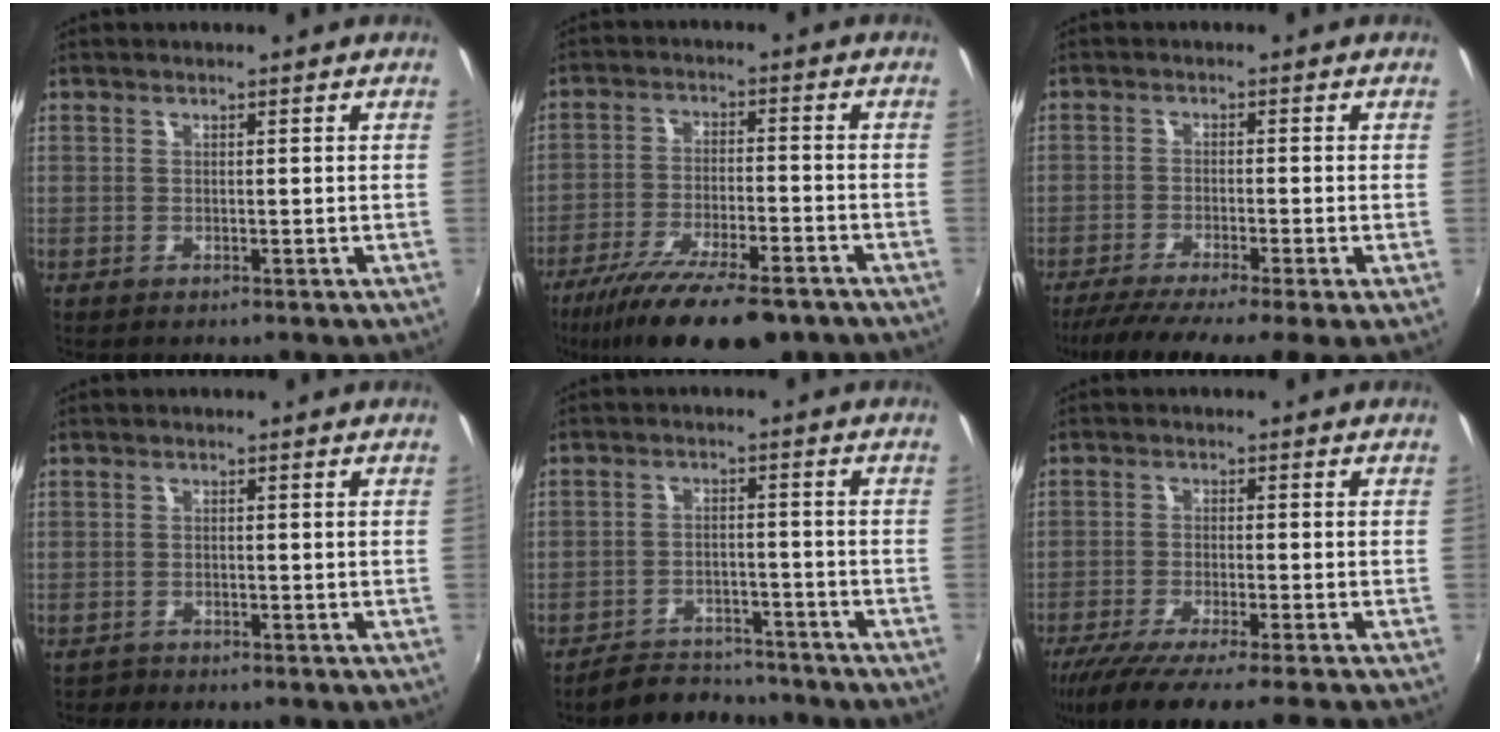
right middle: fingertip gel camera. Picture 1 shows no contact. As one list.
[{"total": 16.9, "force": [-12.4, 4.6, 10.5], "torque": [-0.204, -0.042, -0.197]}, {"total": 8.0, "force": [-6.0, -0.5, 5.2], "torque": [-0.106, -0.032, -0.101]}, {"total": 1.1, "force": [-0.9, 0.5, 0.0], "torque": [-0.003, 0.002, -0.016]}, {"total": 7.9, "force": [-7.2, 3.0, 1.1], "torque": [-0.040, 0.015, -0.099]}, {"total": 11.5, "force": [-9.7, -0.8, 6.0], "torque": [-0.118, -0.037, -0.158]}]